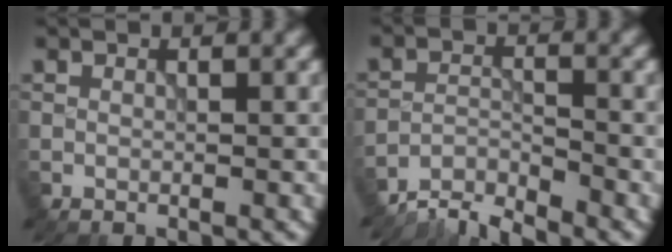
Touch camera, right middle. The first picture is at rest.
{"total": 3.9, "force": [-3.7, 0.4, 0.9], "torque": [-0.017, 0.000, -0.081]}